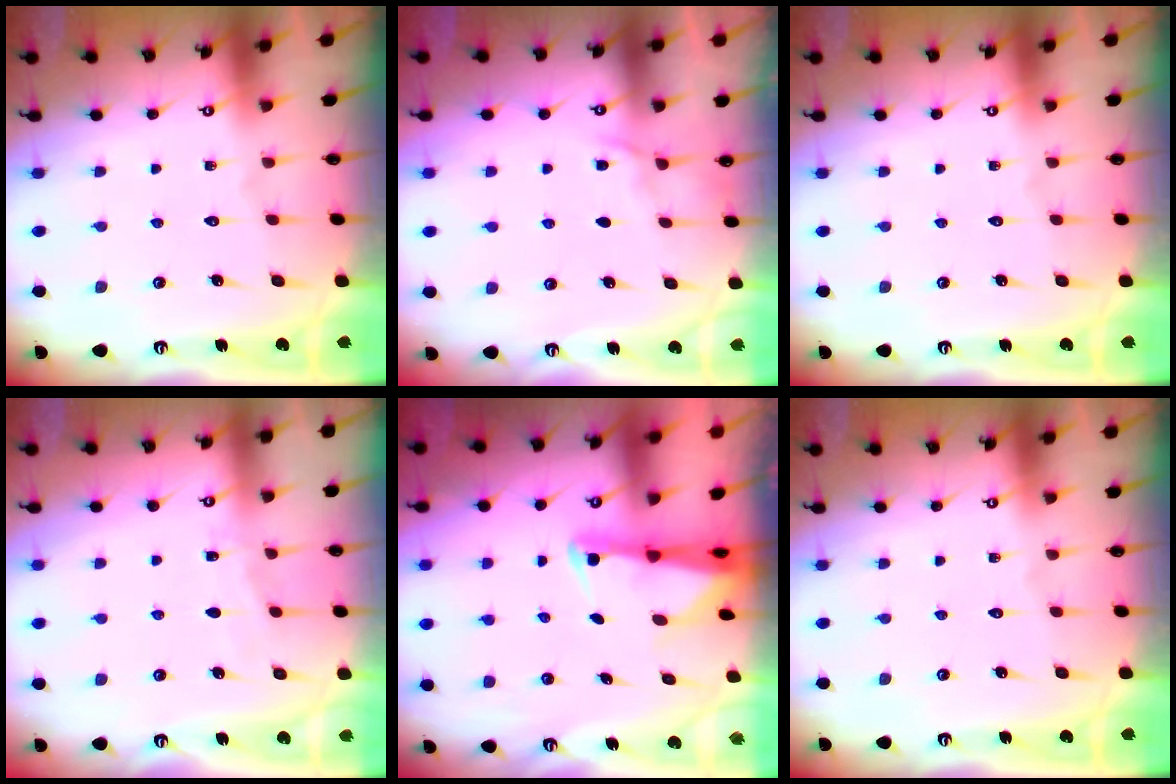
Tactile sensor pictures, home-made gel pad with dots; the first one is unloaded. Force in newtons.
{"total": 4.2, "press": 4.2, "slide": 0.6}
{"total": 0.0}
{"total": 3.8, "press": 3.8, "slide": 0.5}
{"total": 2.5, "press": 2.4, "slide": 0.5}
{"total": 0.0}